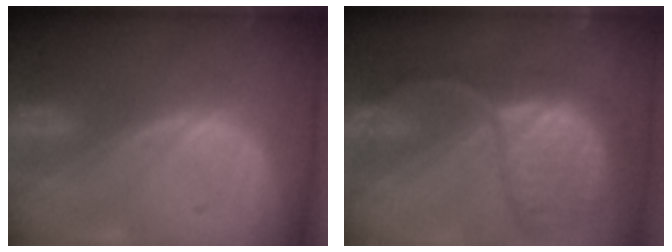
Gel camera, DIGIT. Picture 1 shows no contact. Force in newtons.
{"total": 10.7, "press": 9.7, "slide": 4.4}